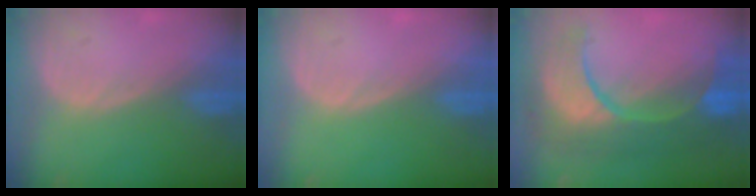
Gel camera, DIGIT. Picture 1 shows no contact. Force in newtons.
{"total": 0.0}
{"total": 12.5, "press": 12.4, "slide": 1.3}